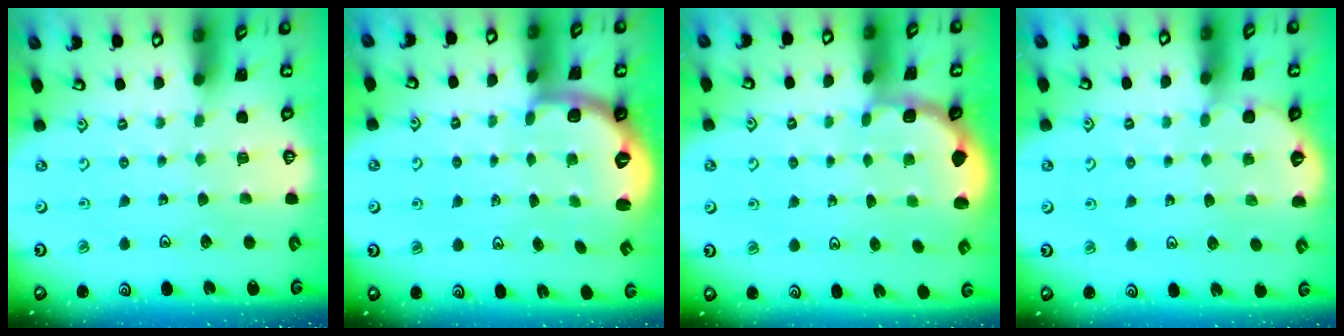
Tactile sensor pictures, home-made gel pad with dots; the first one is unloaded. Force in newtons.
{"total": 2.7, "press": 1.7, "slide": 2.0}
{"total": 1.9, "press": 1.8, "slide": 0.7}
{"total": 3.3, "press": 3.2, "slide": 0.3}